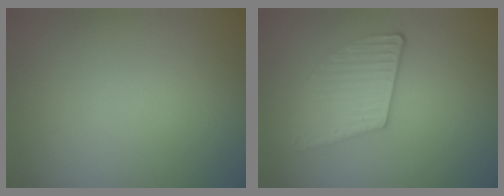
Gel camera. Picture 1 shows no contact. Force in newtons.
{"total": 3.0, "press": 2.9, "slide": 0.7}